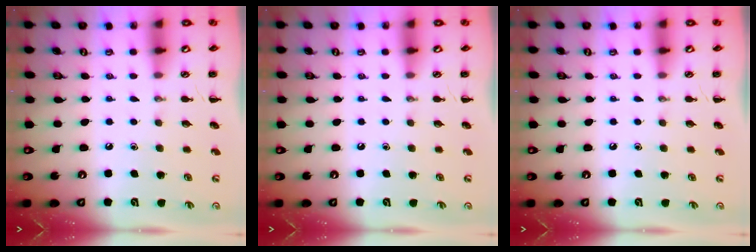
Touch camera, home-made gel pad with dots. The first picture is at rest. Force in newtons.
{"total": 0.0}
{"total": 0.0}